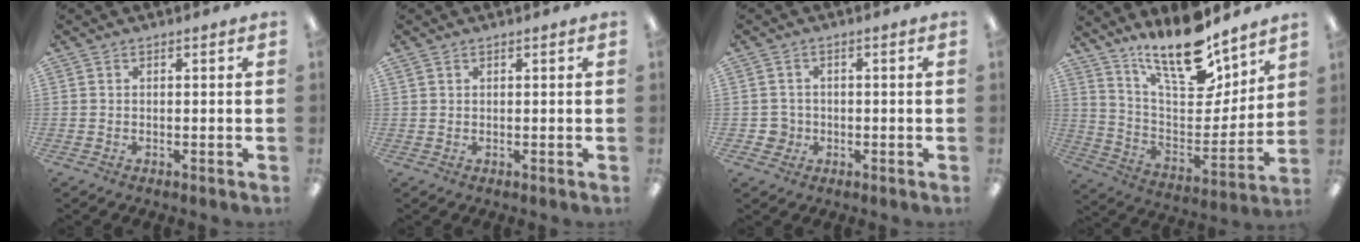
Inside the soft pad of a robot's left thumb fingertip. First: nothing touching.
{"total": 1.1, "force": [0.6, 0.8, 0.4], "torque": [-0.009, 0.002, 0.012]}
{"total": 3.7, "force": [-0.6, 3.6, 0.6], "torque": [-0.005, 0.004, -0.012]}
{"total": 18.6, "force": [15.0, 6.0, 9.2], "torque": [-0.169, -0.108, 0.261]}